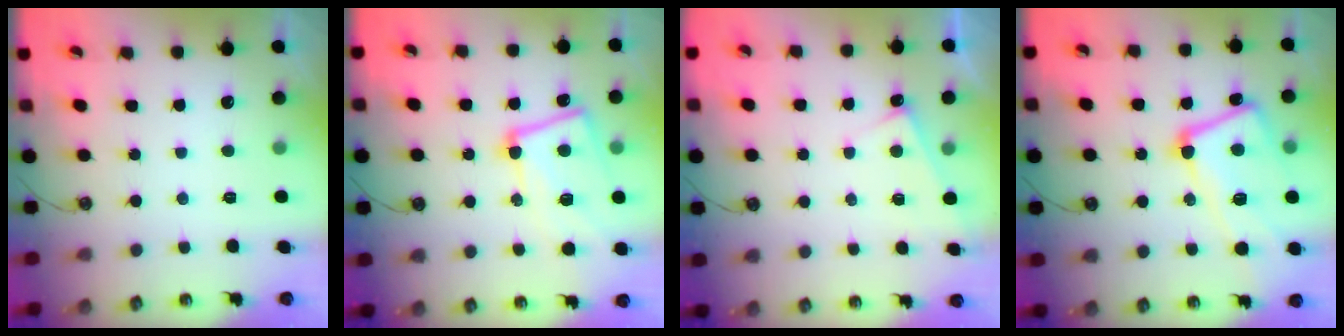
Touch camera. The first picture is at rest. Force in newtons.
{"total": 12.1, "press": 11.9, "slide": 2.2}
{"total": 4.9, "press": 4.9, "slide": 0.3}
{"total": 13.0, "press": 12.8, "slide": 1.9}